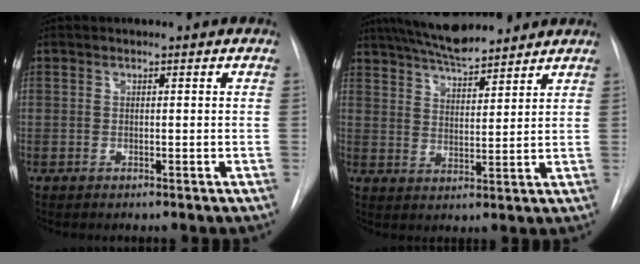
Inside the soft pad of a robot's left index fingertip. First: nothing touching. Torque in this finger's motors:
{"motor_torque": [0.16, -0.40, 0.21, 0.07]}